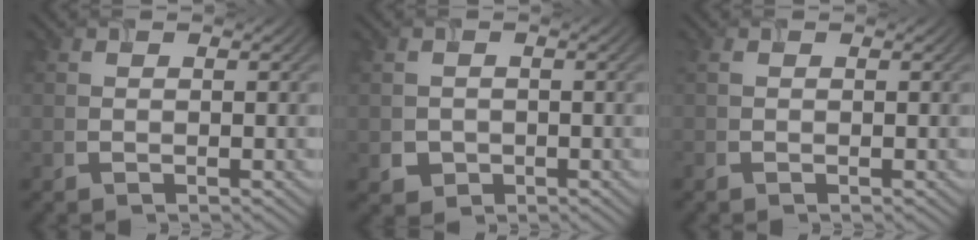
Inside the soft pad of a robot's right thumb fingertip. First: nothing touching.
{"total": 1.9, "force": [-0.6, 1.7, 0.5], "torque": [-0.010, -0.008, -0.010]}
{"total": 1.1, "force": [0.1, 0.7, 0.9], "torque": [-0.028, 0.000, 0.000]}